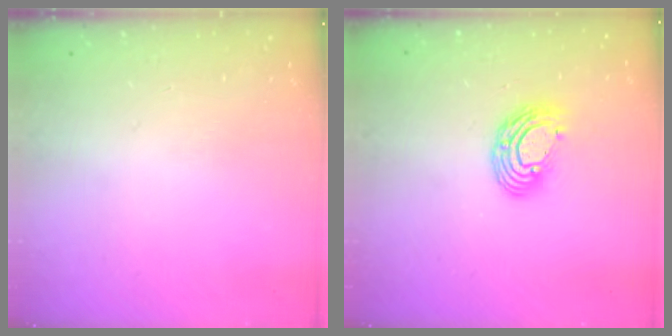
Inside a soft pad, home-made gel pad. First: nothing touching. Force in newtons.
{"total": 9.5, "press": 9.5, "slide": 0.7}